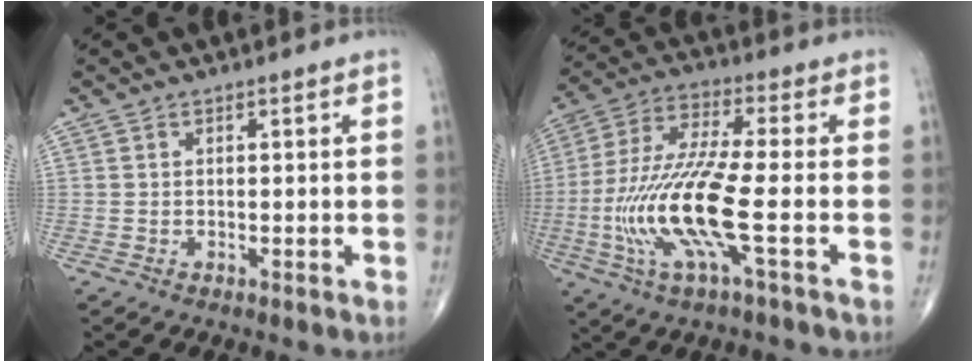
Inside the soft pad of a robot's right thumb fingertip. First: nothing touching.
{"total": 16.3, "force": [-3.7, 2.6, 15.7], "torque": [-0.355, 0.015, -0.074]}